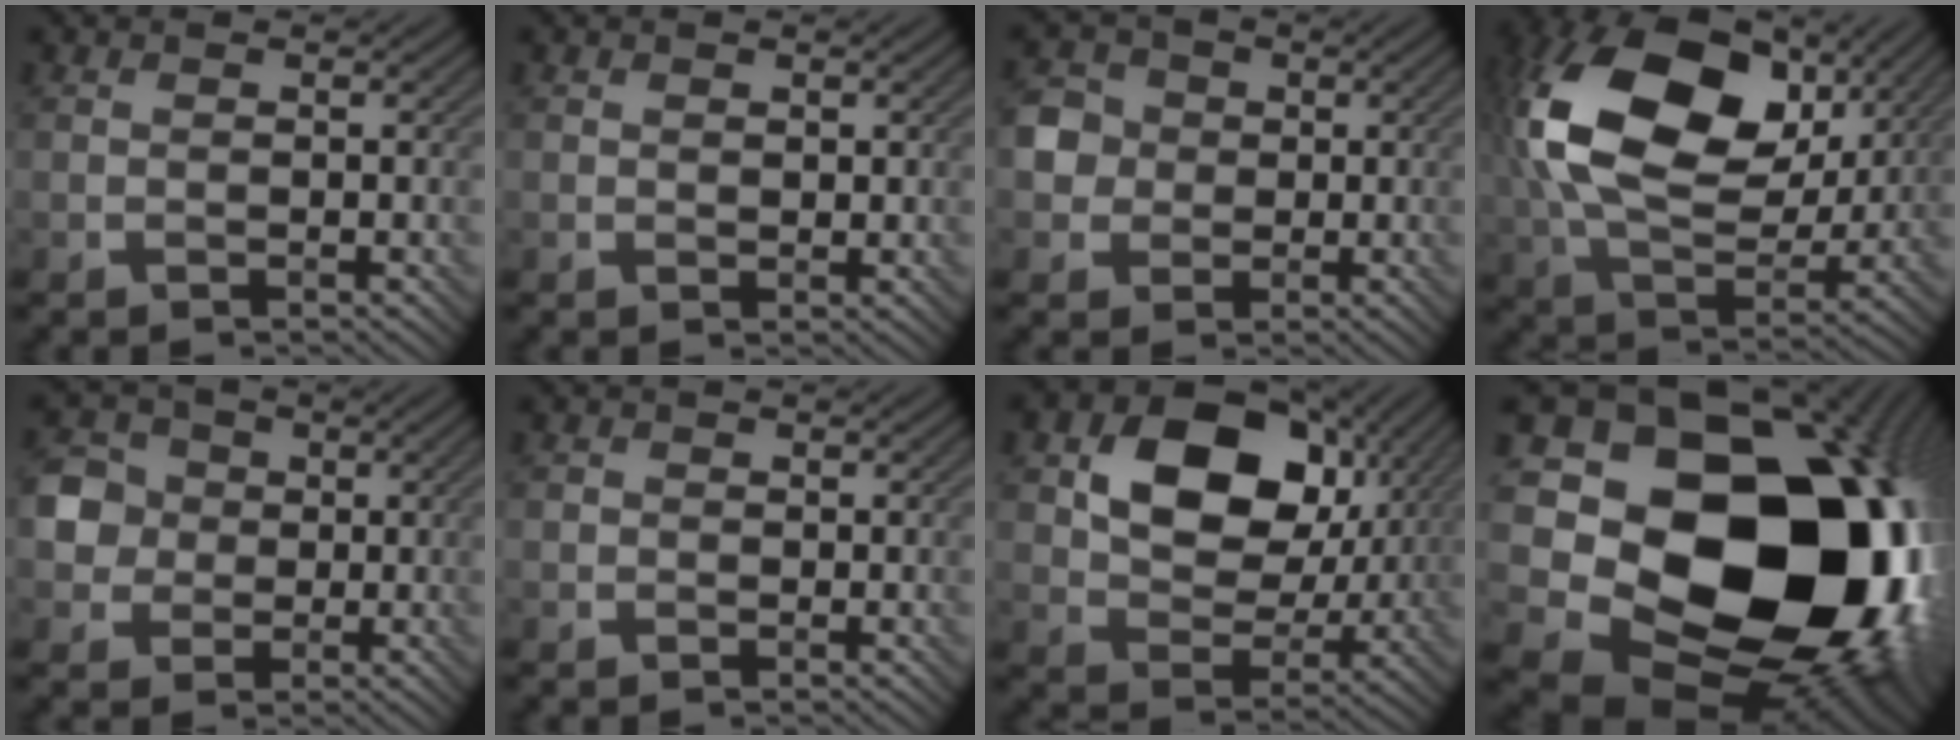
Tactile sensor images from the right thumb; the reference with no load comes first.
{"total": 0.9, "force": [0.5, 0.7, 0.3], "torque": [-0.006, -0.004, 0.009]}
{"total": 5.0, "force": [0.1, 4.7, 1.8], "torque": [-0.050, 0.008, -0.011]}
{"total": 18.5, "force": [5.6, 11.8, 13.1], "torque": [-0.284, 0.016, 0.100]}
{"total": 5.7, "force": [0.2, 5.3, 2.2], "torque": [-0.058, 0.008, -0.010]}
{"total": 1.0, "force": [-0.1, 1.0, 0.1], "torque": [0.002, -0.004, -0.004]}
{"total": 14.3, "force": [4.5, 10.3, 8.8], "torque": [-0.164, -0.005, 0.083]}
{"total": 21.9, "force": [0.3, 17.2, 13.5], "torque": [-0.270, -0.062, 0.066]}